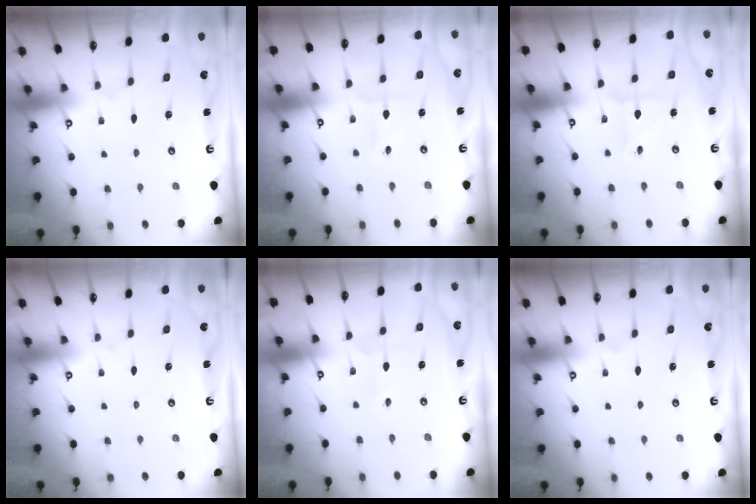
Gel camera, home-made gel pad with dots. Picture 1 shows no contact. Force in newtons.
{"total": 2.0, "press": 1.7, "slide": 1.0}
{"total": 2.8, "press": 2.7, "slide": 0.6}
{"total": 0.0}
{"total": 2.3, "press": 2.0, "slide": 1.0}
{"total": 0.0}